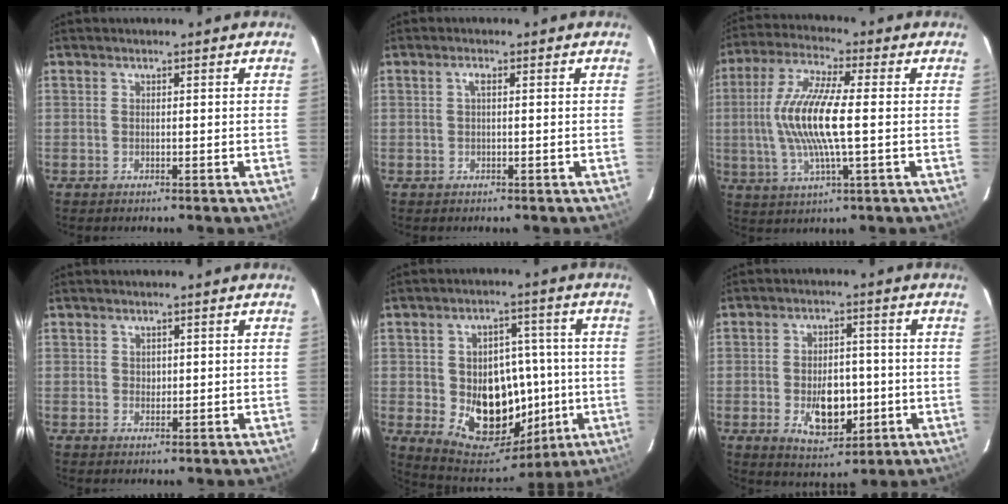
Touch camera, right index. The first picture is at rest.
{"total": 1.1, "force": [0.2, 0.2, 1.1], "torque": [-0.021, 0.004, 0.001]}
{"total": 13.9, "force": [-0.2, 2.7, 13.6], "torque": [-0.273, 0.002, -0.006]}
{"total": 1.0, "force": [0.5, 0.9, 0.1], "torque": [0.002, 0.004, 0.008]}
{"total": 16.4, "force": [-2.2, 13.3, 9.5], "torque": [-0.177, 0.014, -0.008]}
{"total": 9.5, "force": [-2.2, 5.8, 7.2], "torque": [-0.127, 0.000, -0.020]}